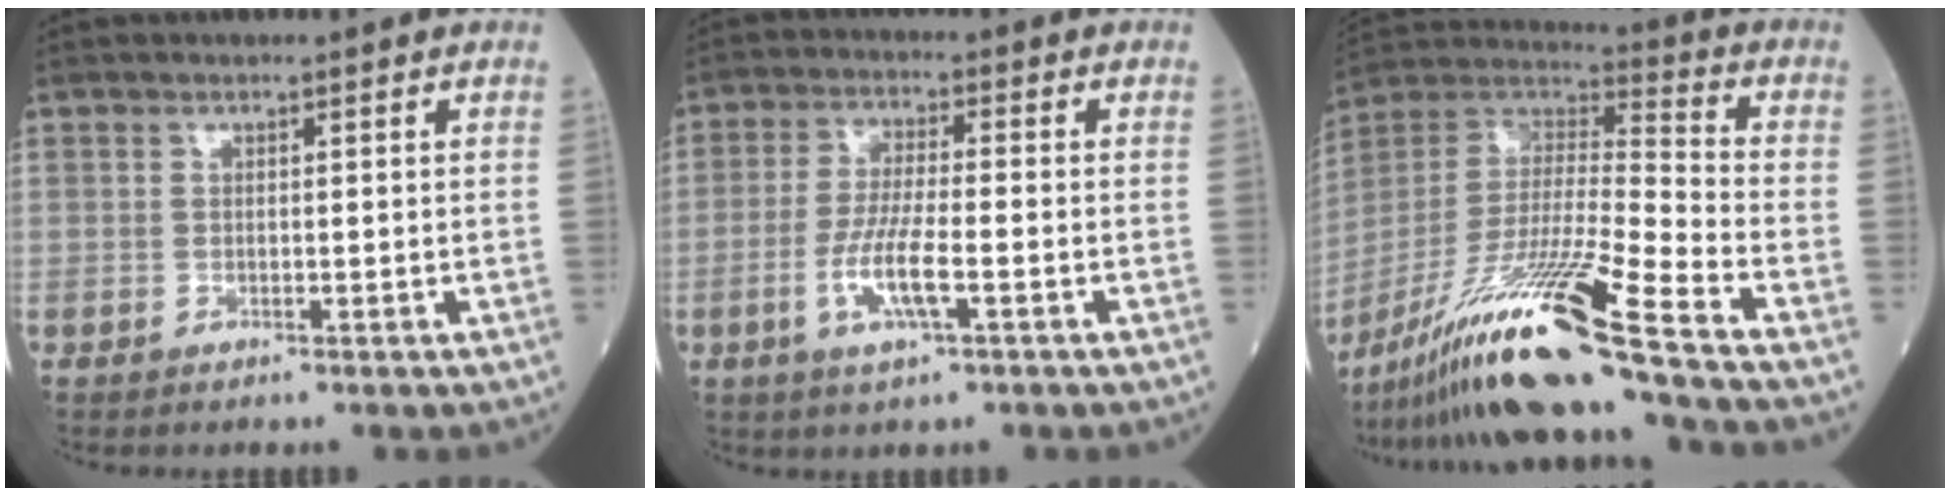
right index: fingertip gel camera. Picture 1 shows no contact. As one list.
[{"total": 7.3, "force": [-2.5, 1.0, 6.8], "torque": [-0.141, -0.007, -0.046]}, {"total": 22.9, "force": [-16.9, -1.9, 15.4], "torque": [-0.320, -0.040, -0.314]}]